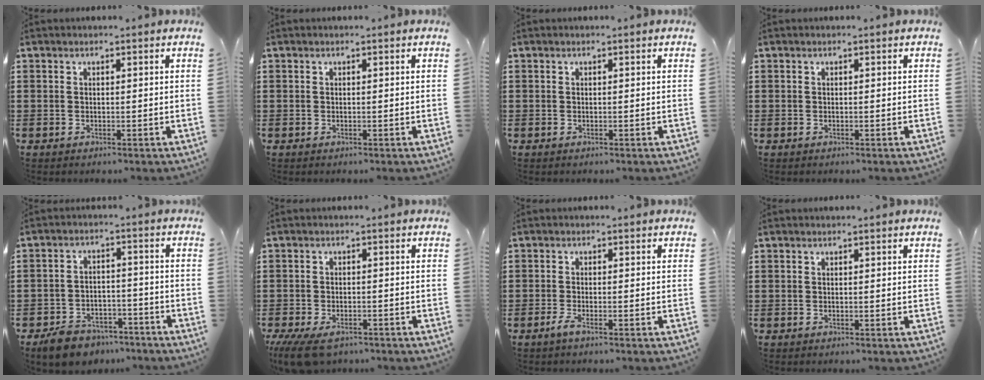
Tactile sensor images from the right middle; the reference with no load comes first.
{"total": 0.0}
{"total": 0.0}
{"total": 0.0}
{"total": 5.2, "force": [-4.9, 1.6, 0.9], "torque": [-0.024, 0.014, -0.099]}
{"total": 3.7, "force": [-3.0, 1.1, 1.7], "torque": [-0.051, -0.011, -0.063]}
{"total": 1.5, "force": [-0.8, 0.1, 1.2], "torque": [-0.029, -0.006, -0.017]}
{"total": 0.0}